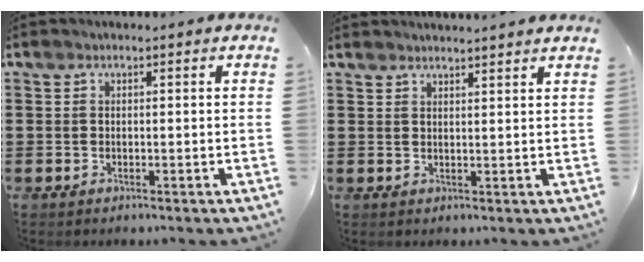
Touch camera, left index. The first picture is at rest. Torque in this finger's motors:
{"motor_torque": [-0.56, 0.50, 0.07, 0.08]}